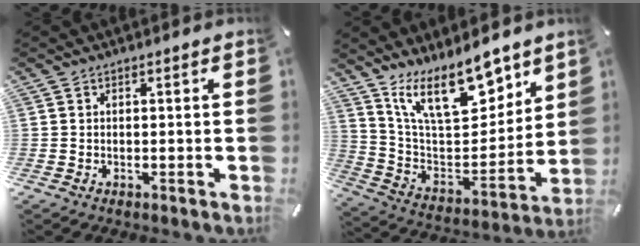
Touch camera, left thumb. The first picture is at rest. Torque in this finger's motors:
{"motor_torque": [0.63, 0.43, 1.37, -1.40, 0.25]}